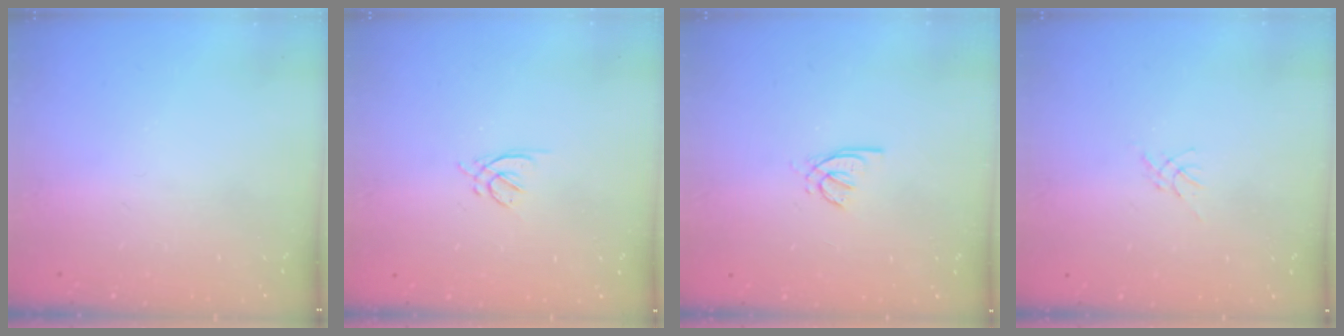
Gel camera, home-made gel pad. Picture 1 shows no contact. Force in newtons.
{"total": 2.8, "press": 2.8, "slide": 0.7}
{"total": 1.4, "press": 1.3, "slide": 0.4}
{"total": 0.0}